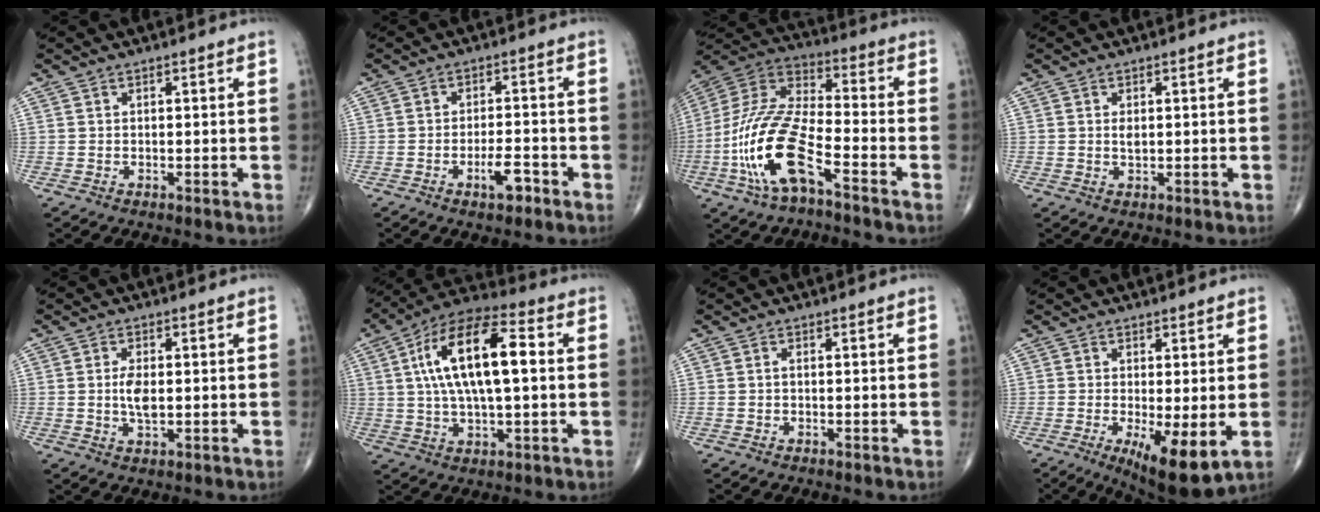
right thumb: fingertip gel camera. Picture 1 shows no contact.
{"total": 4.5, "force": [-2.4, 1.6, 3.4], "torque": [-0.051, 0.013, -0.038]}
{"total": 17.7, "force": [-7.4, 6.1, 14.9], "torque": [-0.324, 0.043, -0.143]}
{"total": 1.4, "force": [0.2, 0.7, 1.2], "torque": [-0.019, -0.003, 0.005]}
{"total": 4.0, "force": [0.0, 1.8, 3.6], "torque": [-0.069, -0.007, -0.001]}
{"total": 18.0, "force": [2.7, 7.1, 16.3], "torque": [-0.294, 0.026, 0.040]}
{"total": 0.5, "force": [-0.1, 0.2, 0.5], "torque": [-0.012, -0.001, -0.003]}
{"total": 9.6, "force": [-2.3, 2.8, 8.8], "torque": [-0.142, -0.026, -0.029]}